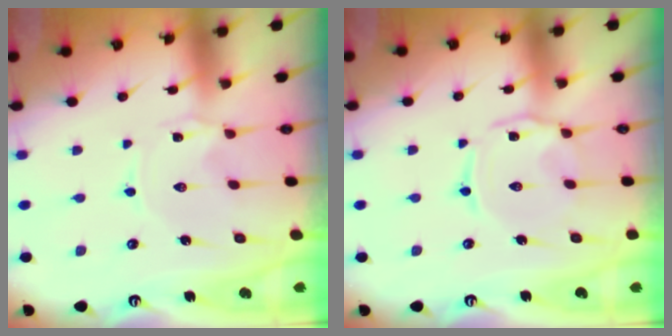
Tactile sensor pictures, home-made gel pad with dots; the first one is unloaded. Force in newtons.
{"total": 2.9, "press": 2.8, "slide": 0.4}